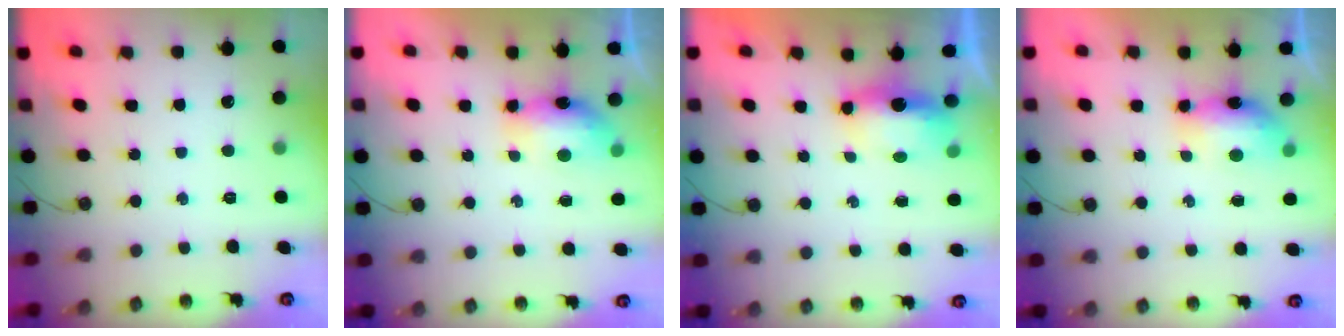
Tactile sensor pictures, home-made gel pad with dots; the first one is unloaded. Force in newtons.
{"total": 11.3, "press": 8.7, "slide": 7.2}
{"total": 14.7, "press": 7.8, "slide": 12.5}
{"total": 13.9, "press": 9.1, "slide": 10.5}